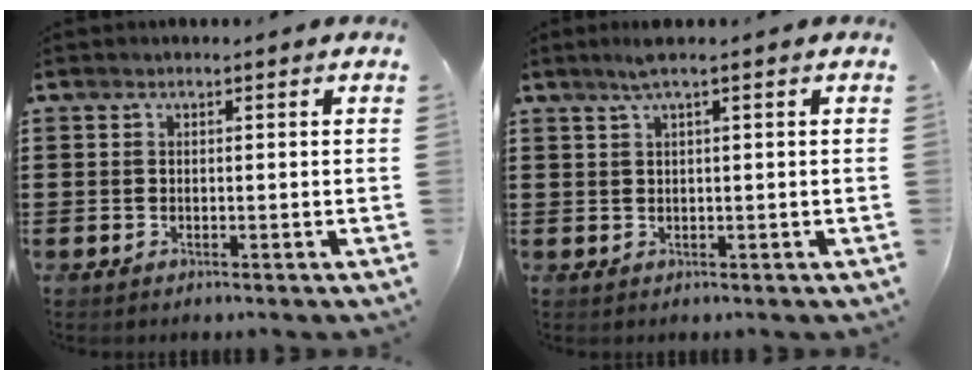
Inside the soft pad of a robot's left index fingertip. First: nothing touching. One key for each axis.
{"total": 2.0, "fx": 1.2, "fy": -0.1, "fz": 1.6, "tx": -0.033, "ty": 0.001, "tz": 0.021}